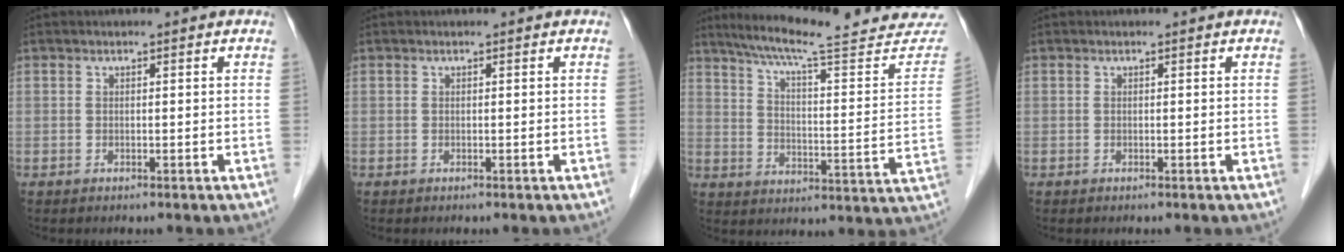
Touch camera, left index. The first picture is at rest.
{"total": 0.0}
{"total": 25.4, "force": [22.6, 2.1, 11.4], "torque": [-0.165, -0.048, 0.288]}
{"total": 0.0}